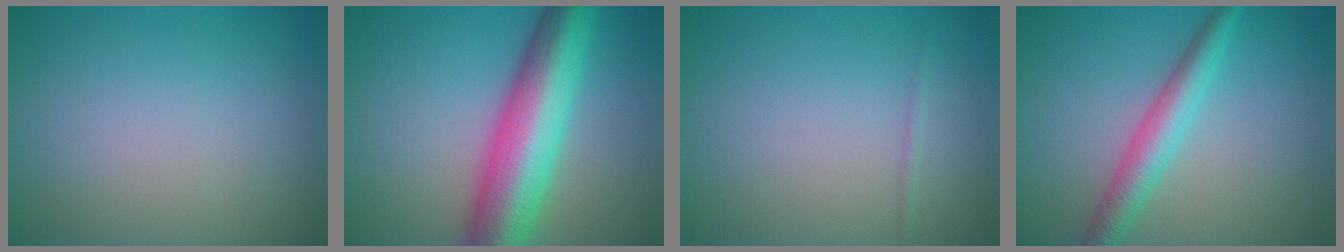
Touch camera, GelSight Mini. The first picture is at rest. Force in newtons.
{"total": 10.7, "press": 10.7, "slide": 0.2}
{"total": 0.5, "press": 0.5, "slide": 0.0}
{"total": 3.8, "press": 3.8, "slide": 0.0}